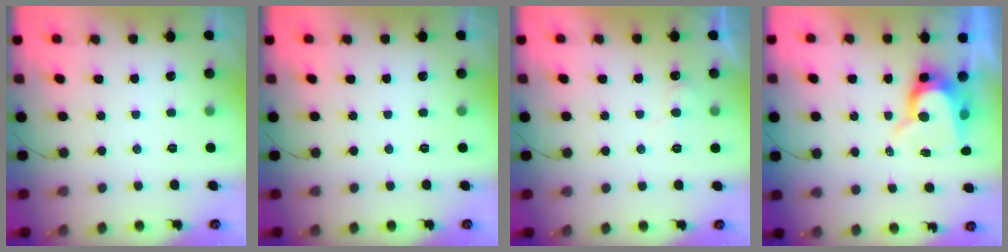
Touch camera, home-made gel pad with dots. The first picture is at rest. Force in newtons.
{"total": 0.0}
{"total": 5.5, "press": 5.5, "slide": 0.6}
{"total": 8.4, "press": 8.3, "slide": 0.8}